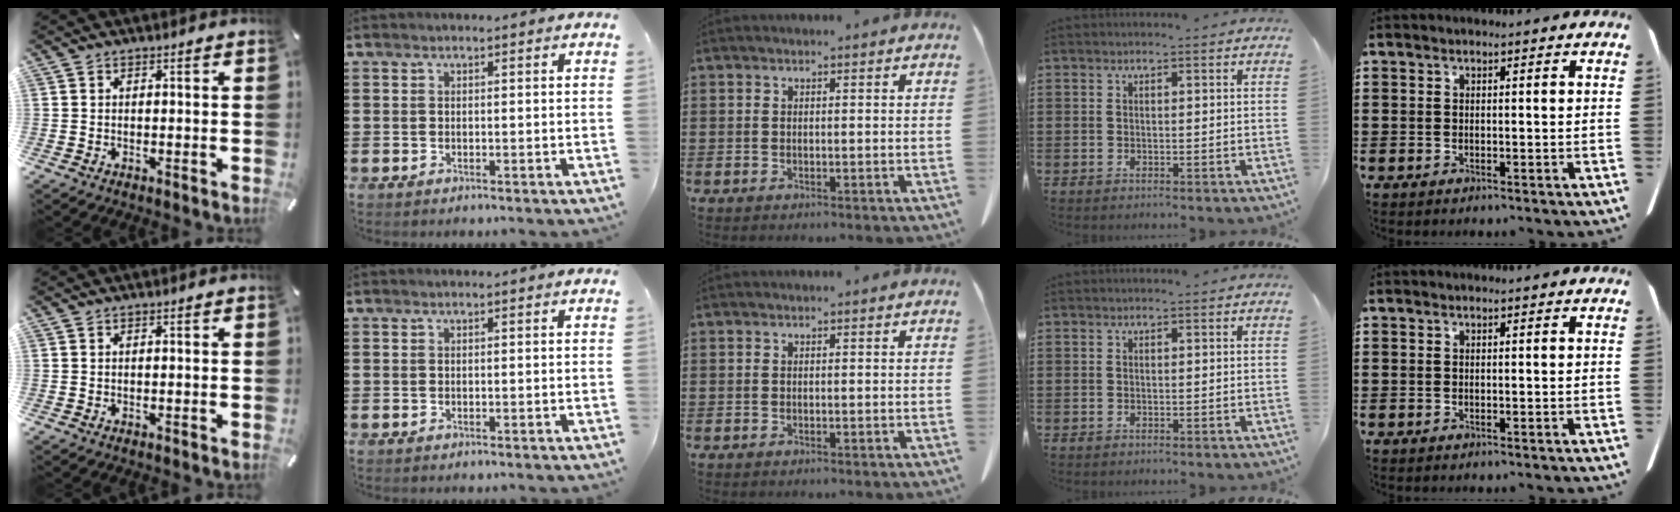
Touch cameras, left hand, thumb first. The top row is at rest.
{}